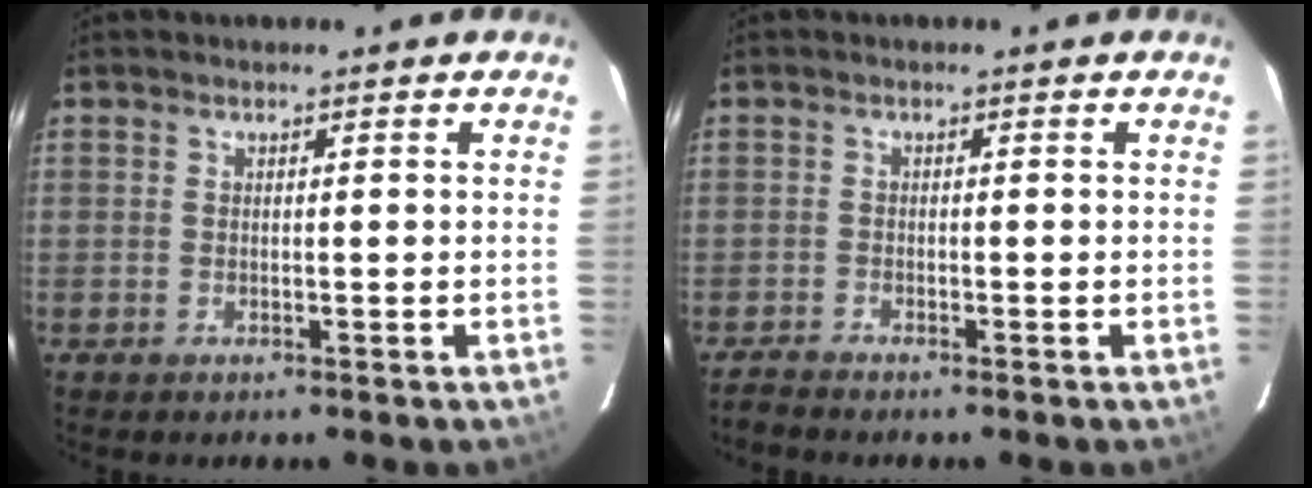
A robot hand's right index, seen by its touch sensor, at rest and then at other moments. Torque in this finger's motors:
{"motor_torque": [0.17, -0.25, 0.05, 0.00]}